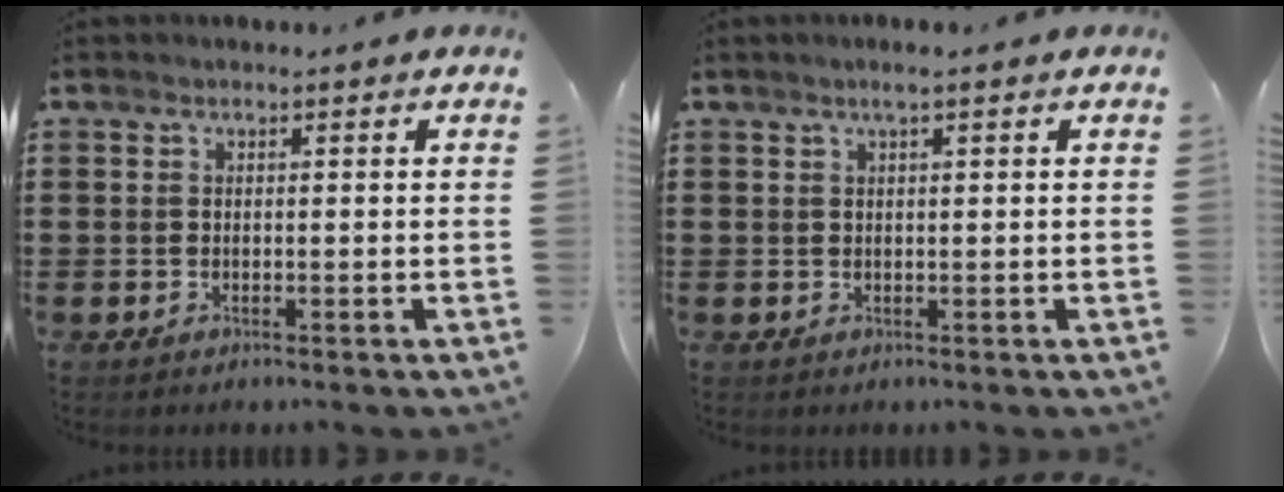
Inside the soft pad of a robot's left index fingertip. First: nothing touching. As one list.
[{"total": 1.4, "force": [0.8, 0.1, 1.2], "torque": [-0.023, 0.002, 0.013]}]